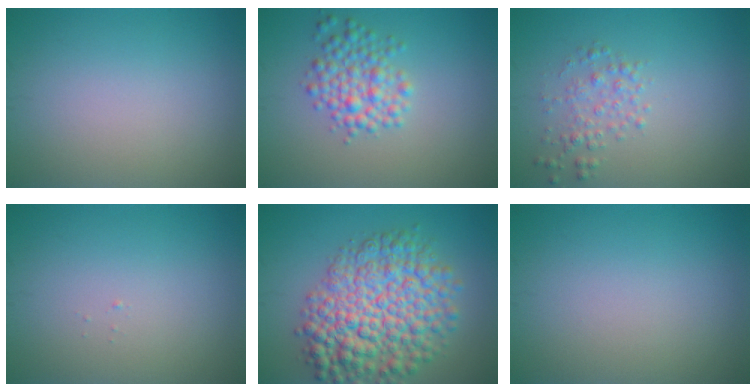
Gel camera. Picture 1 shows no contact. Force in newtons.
{"total": 3.6, "press": 3.6, "slide": 0.0}
{"total": 1.9, "press": 1.9, "slide": 0.0}
{"total": 0.0}
{"total": 9.9, "press": 9.9, "slide": 0.2}
{"total": 0.0}